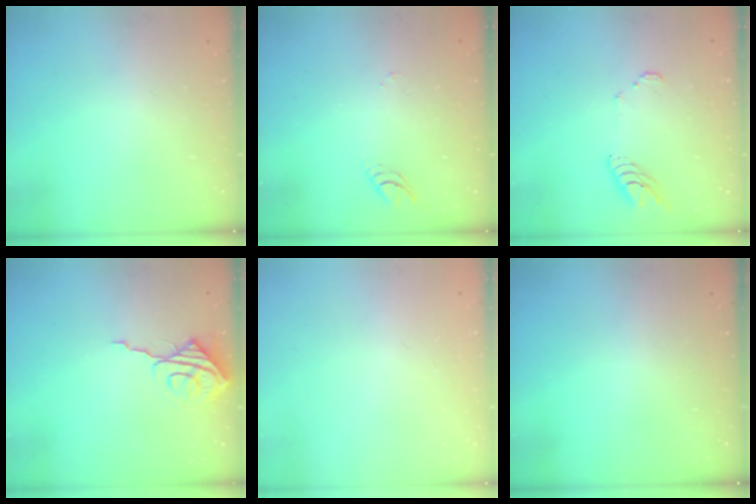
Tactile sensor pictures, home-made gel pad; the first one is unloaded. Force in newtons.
{"total": 3.0, "press": 3.0, "slide": 0.3}
{"total": 6.3, "press": 6.3, "slide": 0.4}
{"total": 9.1, "press": 9.1, "slide": 0.7}
{"total": 0.0}
{"total": 0.0}